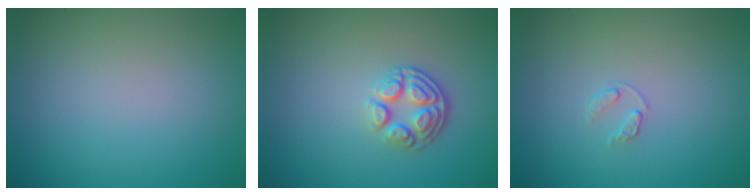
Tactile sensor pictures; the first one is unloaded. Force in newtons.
{"total": 3.1, "press": 2.4, "slide": 1.9}
{"total": 0.8, "press": 0.5, "slide": 0.6}